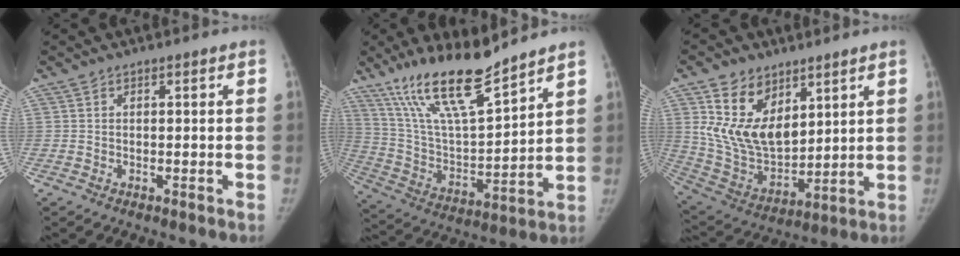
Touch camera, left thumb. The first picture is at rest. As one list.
[{"total": 18.4, "force": [14.1, 3.6, 11.4], "torque": [-0.186, -0.072, 0.268]}, {"total": 16.1, "force": [7.3, 10.0, 10.2], "torque": [-0.158, -0.044, 0.161]}]